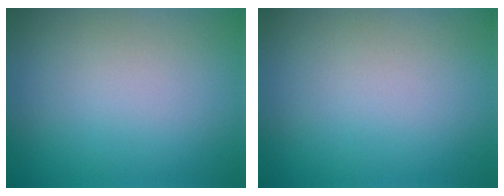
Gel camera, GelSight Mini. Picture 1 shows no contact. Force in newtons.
{"total": 0.0}